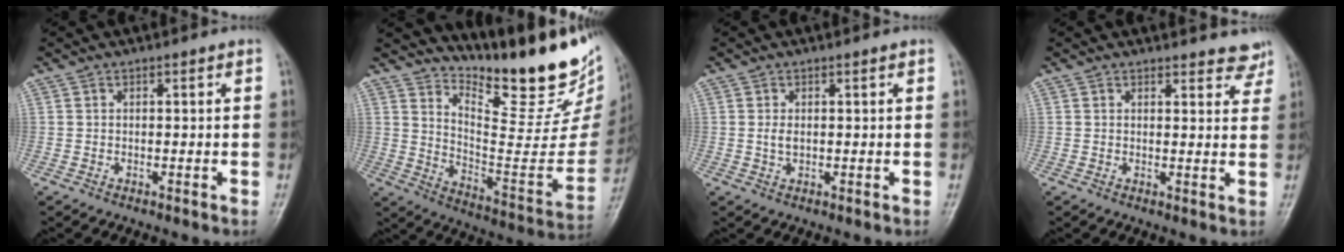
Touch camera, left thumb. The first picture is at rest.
{"total": 23.9, "force": [18.9, 7.3, 12.6], "torque": [-0.143, -0.145, 0.273]}
{"total": 1.8, "force": [0.4, 0.9, 1.5], "torque": [-0.028, 0.001, 0.011]}
{"total": 5.0, "force": [4.6, 1.7, 0.6], "torque": [0.024, -0.029, 0.035]}